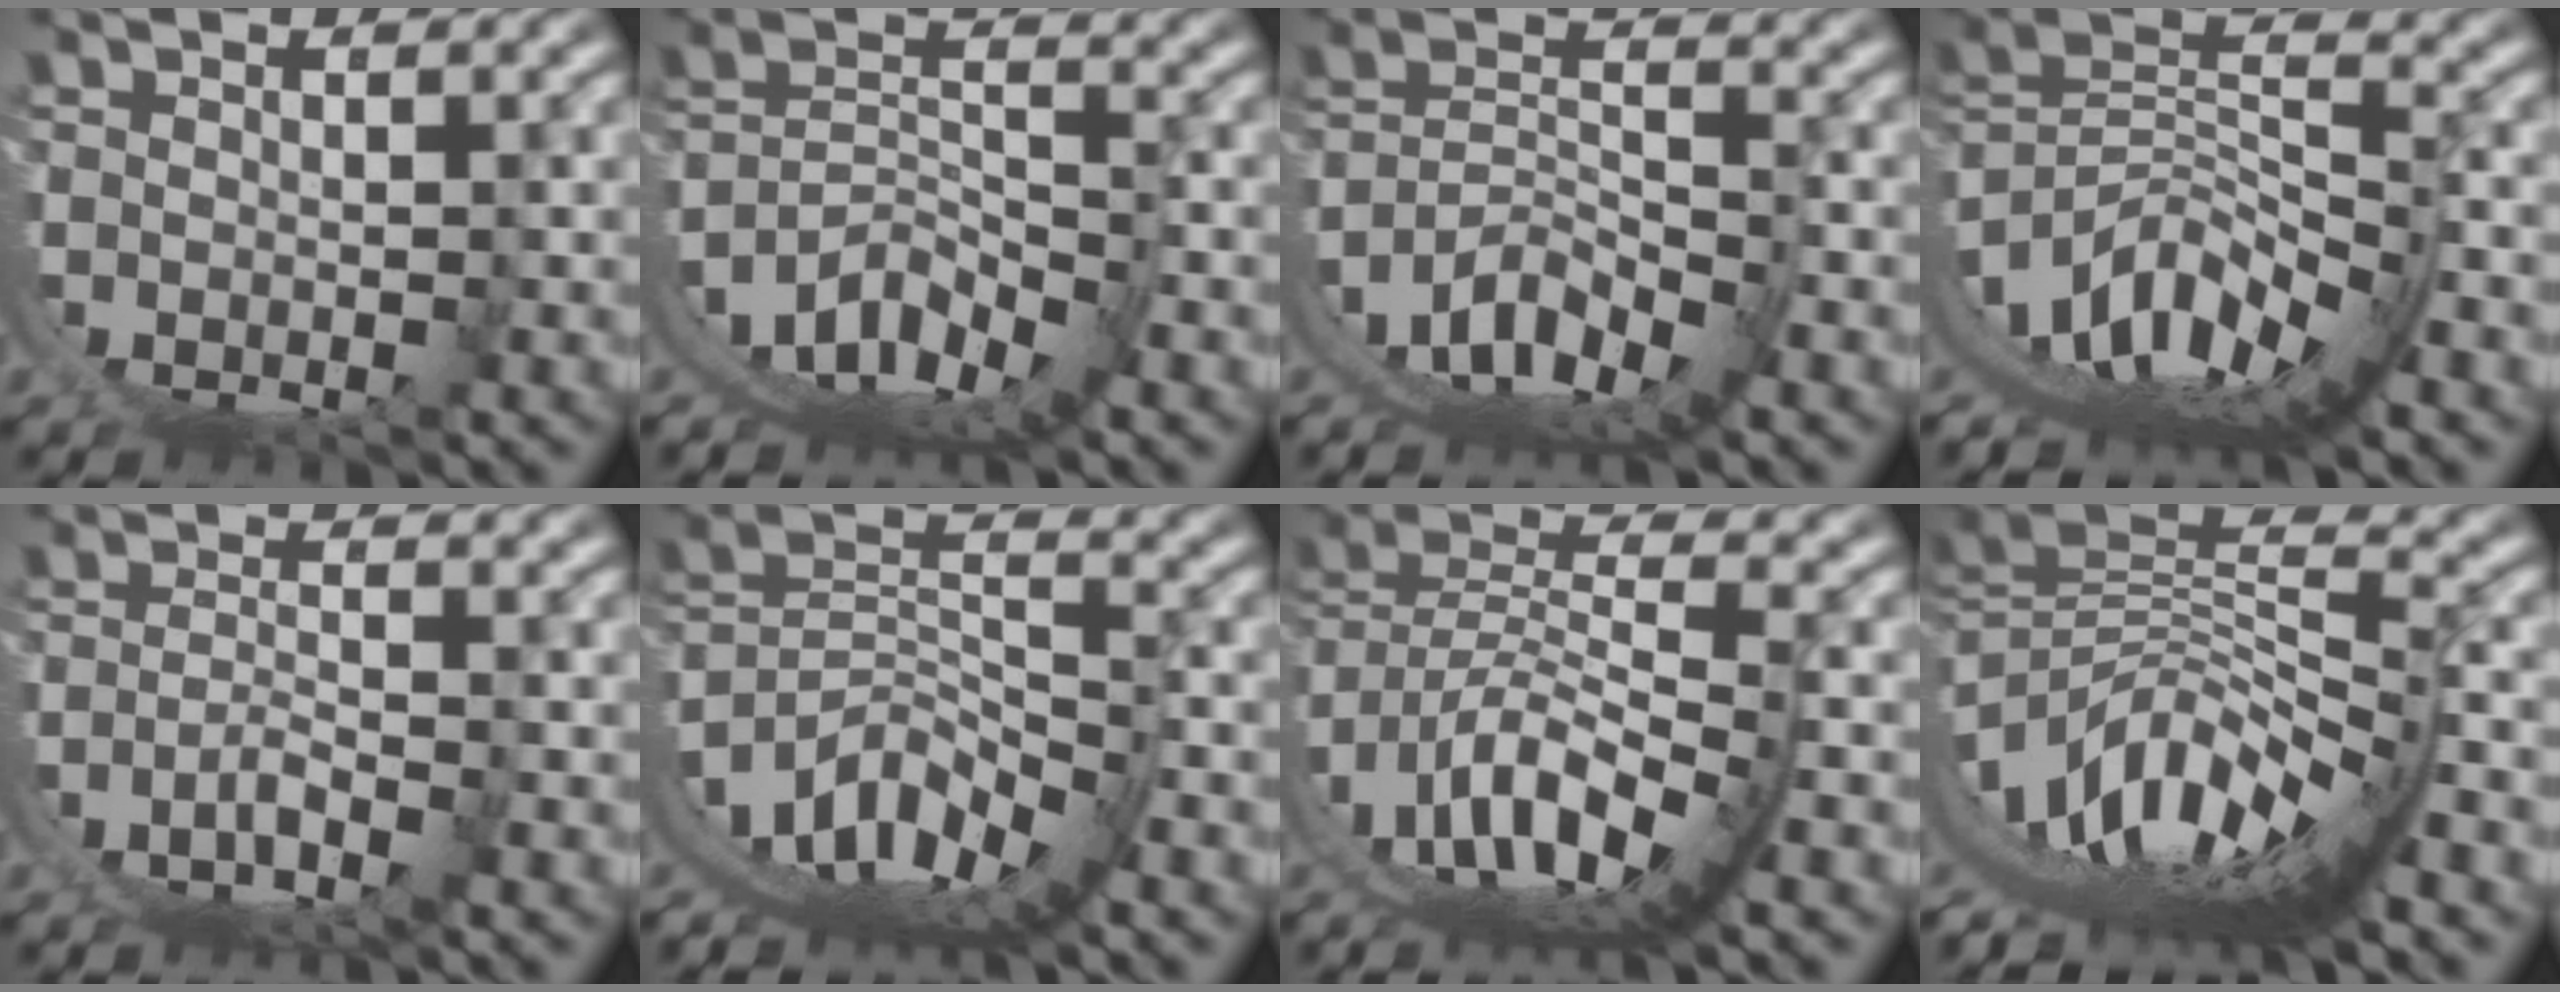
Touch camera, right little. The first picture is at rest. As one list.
[{"total": 11.8, "force": [-0.7, 9.0, 7.7], "torque": [-0.175, -0.039, 0.002]}, {"total": 11.3, "force": [-0.4, 8.7, 7.2], "torque": [-0.177, -0.041, 0.005]}, {"total": 14.0, "force": [0.2, 9.0, 10.7], "torque": [-0.189, -0.027, 0.016]}, {"total": 6.7, "force": [-1.3, 5.3, 3.8], "torque": [-0.097, -0.026, -0.018]}, {"total": 12.5, "force": [0.5, 8.4, 9.3], "torque": [-0.185, -0.035, 0.025]}, {"total": 12.2, "force": [0.9, 8.3, 8.9], "torque": [-0.175, -0.009, 0.014]}, {"total": 15.1, "force": [0.3, 8.6, 12.3], "torque": [-0.191, -0.018, 0.019]}]